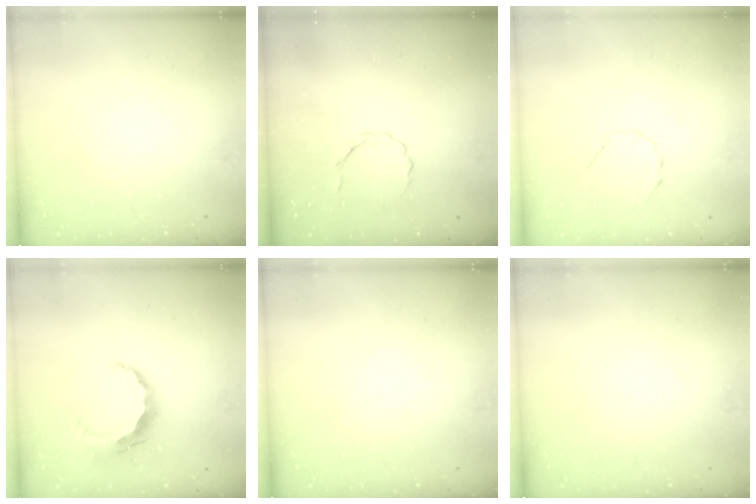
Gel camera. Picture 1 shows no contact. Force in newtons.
{"total": 3.0, "press": 2.8, "slide": 1.1}
{"total": 4.6, "press": 4.3, "slide": 1.6}
{"total": 8.5, "press": 8.5, "slide": 0.1}
{"total": 0.0}
{"total": 0.0}